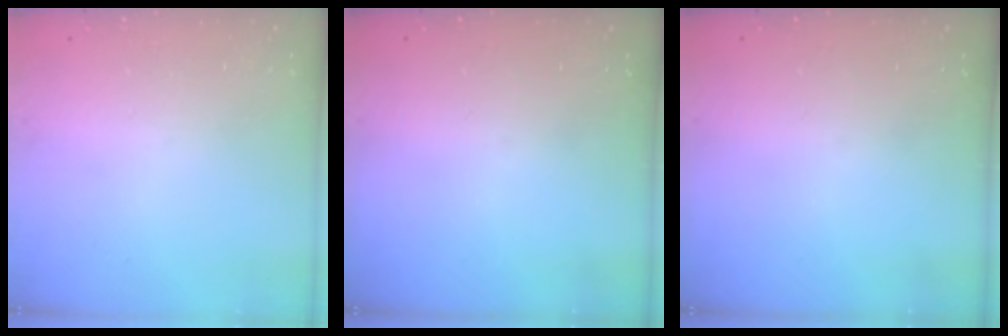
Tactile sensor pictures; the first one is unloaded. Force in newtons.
{"total": 0.0}
{"total": 0.0}